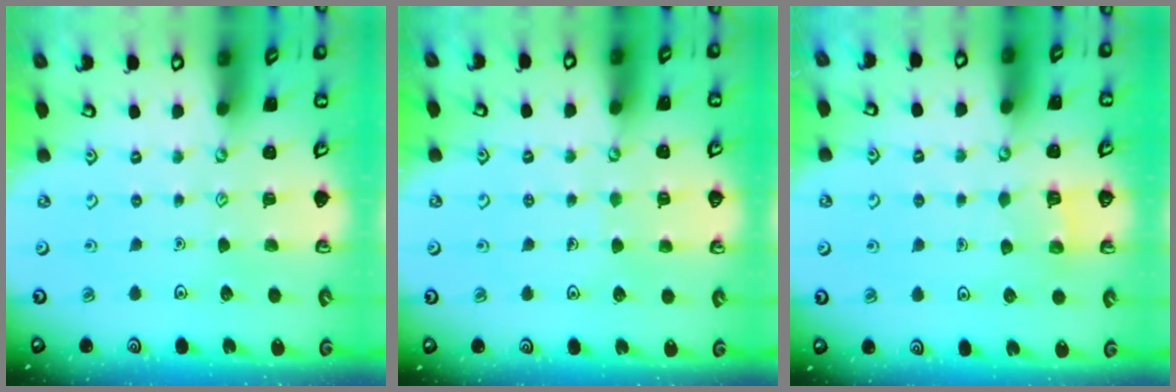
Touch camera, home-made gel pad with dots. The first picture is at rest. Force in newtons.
{"total": 3.8, "press": 3.8, "slide": 0.3}
{"total": 4.2, "press": 4.2, "slide": 0.4}